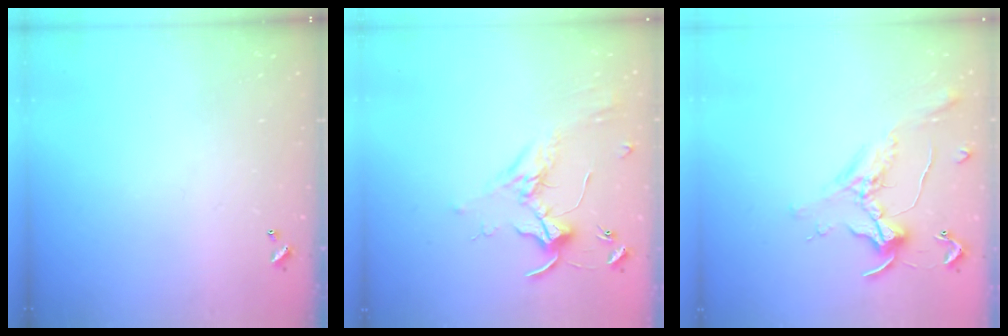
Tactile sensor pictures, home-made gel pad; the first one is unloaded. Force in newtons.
{"total": 1.8, "press": 1.8, "slide": 0.4}
{"total": 1.1, "press": 1.0, "slide": 0.4}